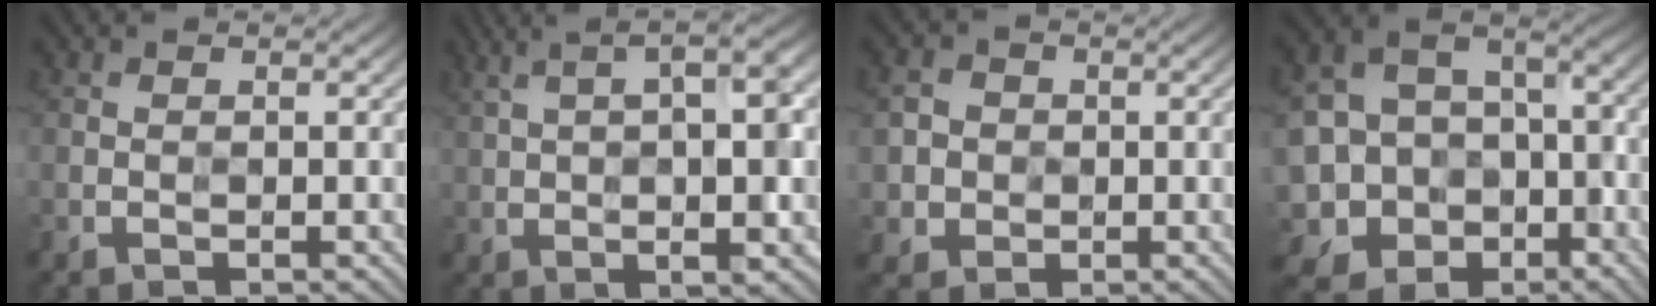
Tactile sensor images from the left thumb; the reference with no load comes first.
{"total": 13.8, "force": [2.9, 3.7, 12.9], "torque": [-0.214, 0.018, 0.060]}
{"total": 3.9, "force": [-0.1, 3.8, 0.9], "torque": [-0.027, -0.003, -0.016]}
{"total": 13.7, "force": [-5.8, 11.1, 5.5], "torque": [-0.170, -0.026, -0.108]}